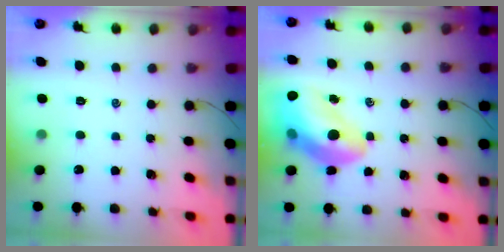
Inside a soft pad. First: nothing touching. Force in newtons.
{"total": 16.6, "press": 16.0, "slide": 4.5}